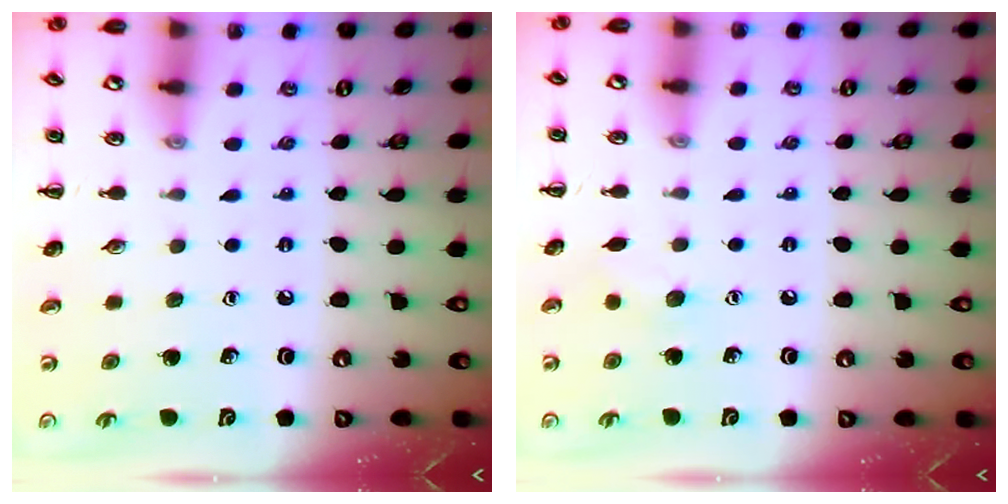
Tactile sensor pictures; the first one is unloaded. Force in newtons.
{"total": 5.1, "press": 4.9, "slide": 1.3}